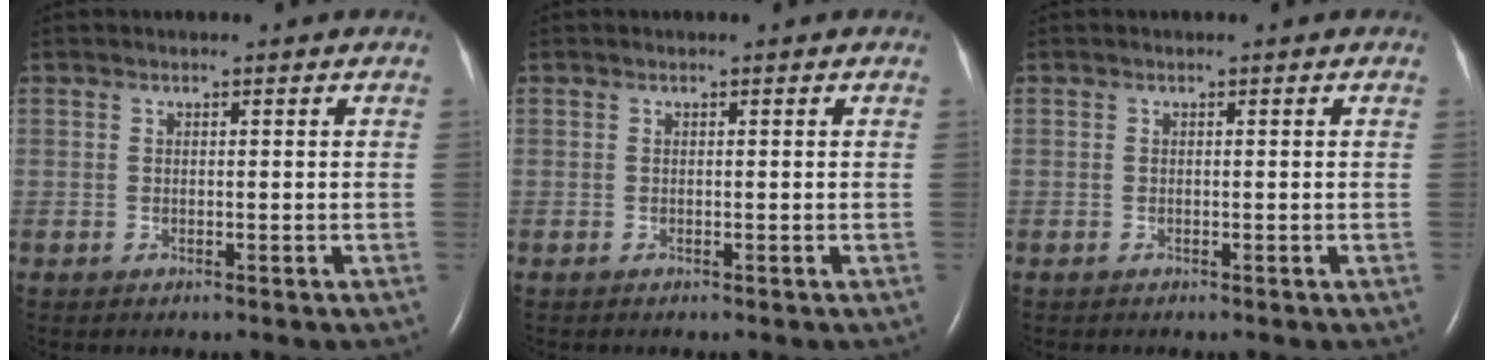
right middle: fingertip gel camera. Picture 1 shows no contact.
{"total": 0.0}
{"total": 0.0}